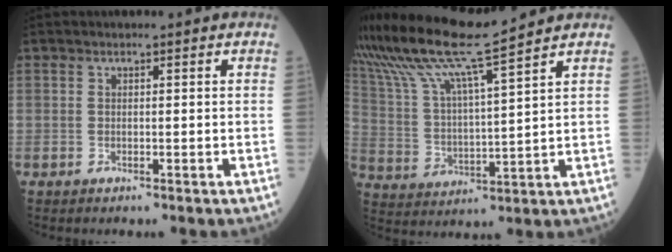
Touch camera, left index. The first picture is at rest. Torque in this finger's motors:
{"motor_torque": [0.90, -1.24, 0.21, 0.21]}